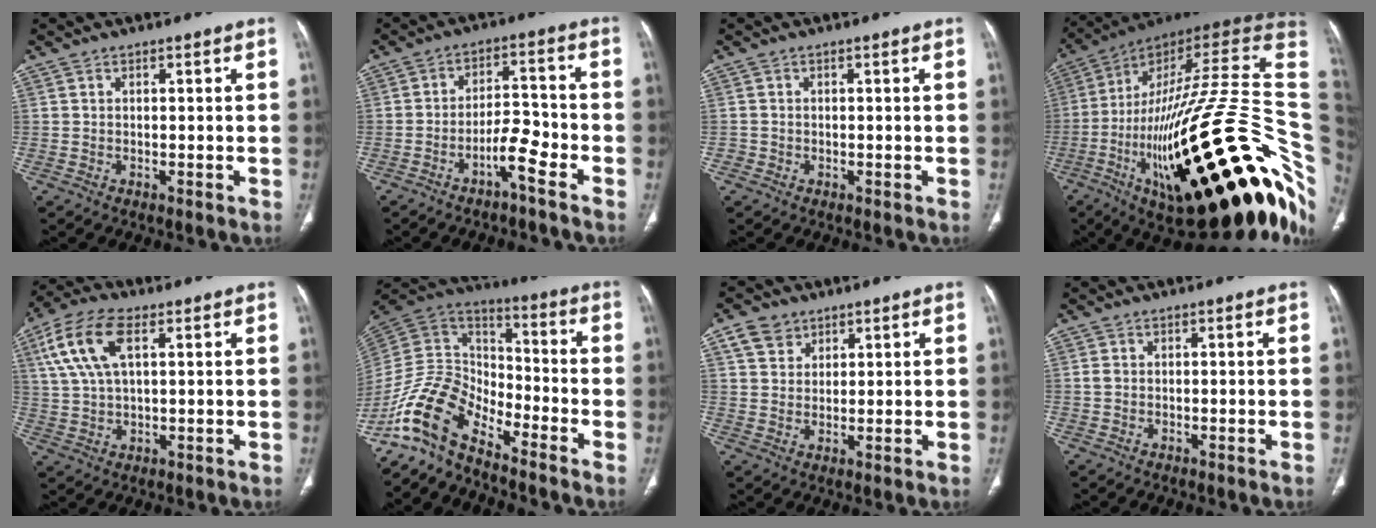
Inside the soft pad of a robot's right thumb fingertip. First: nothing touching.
{"total": 6.2, "force": [-3.9, 1.6, 4.5], "torque": [-0.077, 0.043, -0.066]}
{"total": 0.9, "force": [-0.3, 0.8, 0.0], "torque": [0.005, 0.006, -0.006]}
{"total": 48.3, "force": [-11.0, 14.7, 44.7], "torque": [-0.596, 0.067, -0.174]}
{"total": 11.4, "force": [4.1, 5.5, 9.1], "torque": [-0.201, 0.013, 0.079]}
{"total": 14.0, "force": [-10.8, 5.9, 6.7], "torque": [-0.123, 0.089, -0.221]}
{"total": 5.2, "force": [3.0, 3.9, 1.6], "torque": [-0.013, -0.010, 0.058]}
{"total": 0.9, "force": [0.1, 0.7, 0.5], "torque": [-0.012, 0.002, 0.002]}